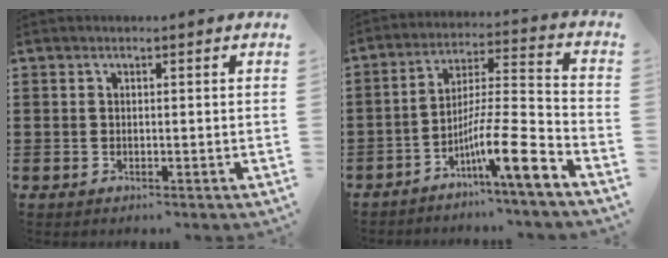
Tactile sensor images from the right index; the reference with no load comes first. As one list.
[{"total": 11.4, "force": [-6.6, 1.0, 9.3], "torque": [-0.167, -0.010, -0.125]}]